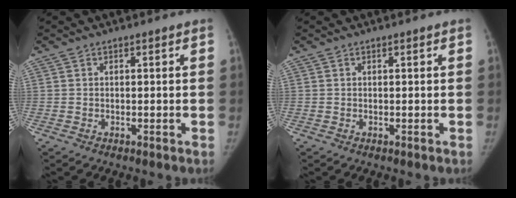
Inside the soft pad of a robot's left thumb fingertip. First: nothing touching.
{"total": 0.0}